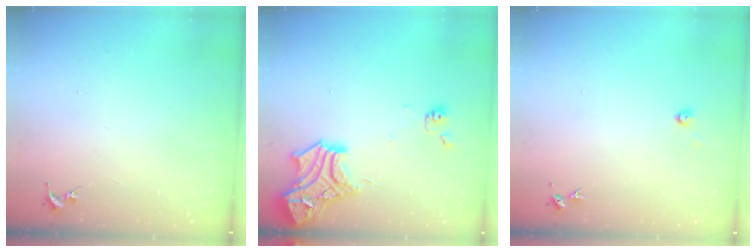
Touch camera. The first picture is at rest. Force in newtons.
{"total": 16.2, "press": 16.2, "slide": 1.5}
{"total": 3.5, "press": 3.5, "slide": 0.2}